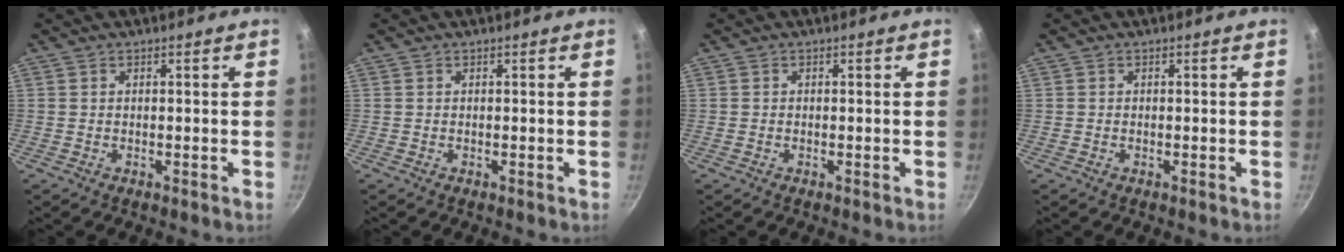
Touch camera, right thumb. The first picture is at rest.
{"total": 0.0}
{"total": 0.0}
{"total": 0.0}